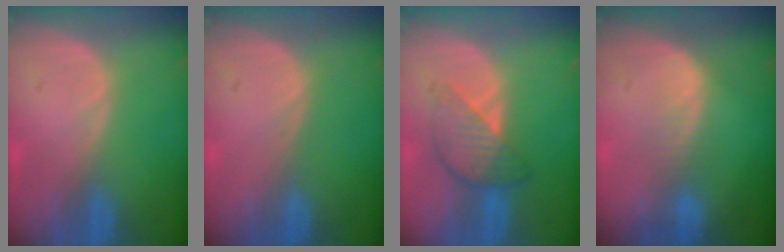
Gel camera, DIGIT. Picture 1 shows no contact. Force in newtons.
{"total": 0.0}
{"total": 5.5, "press": 5.4, "slide": 0.4}
{"total": 2.4, "press": 2.4, "slide": 0.2}